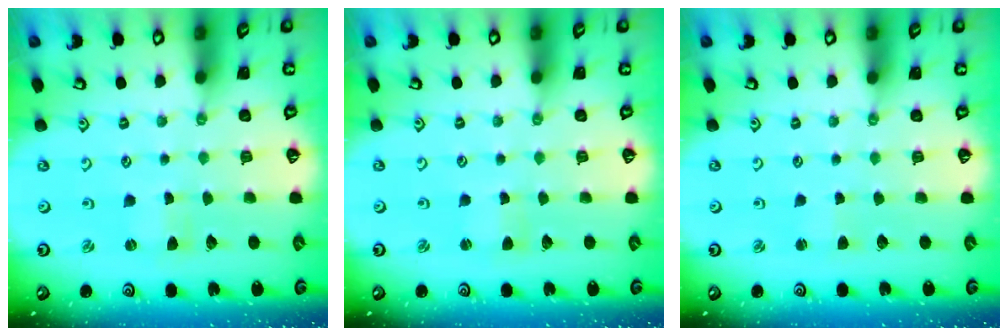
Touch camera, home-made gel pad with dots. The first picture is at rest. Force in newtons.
{"total": 1.0, "press": 1.0, "slide": 0.3}
{"total": 1.6, "press": 1.6, "slide": 0.3}